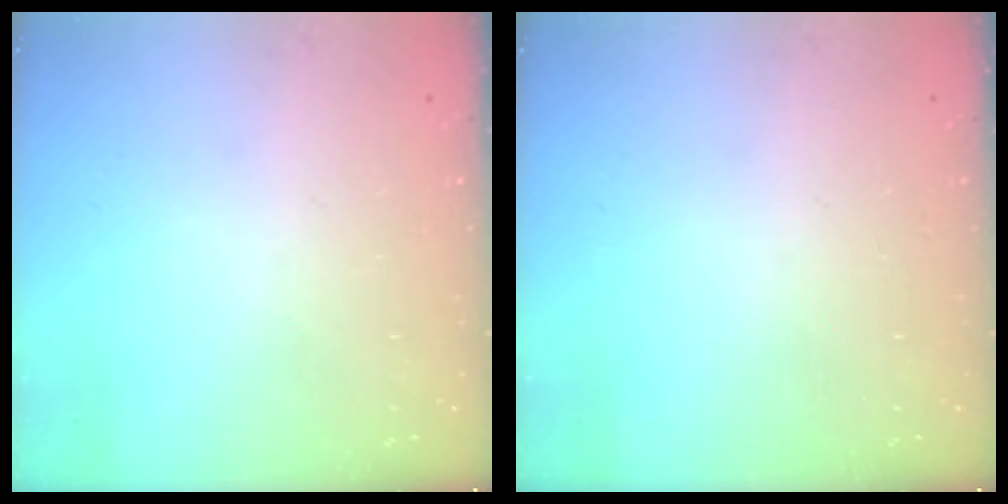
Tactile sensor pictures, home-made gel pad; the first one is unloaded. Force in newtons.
{"total": 0.0}